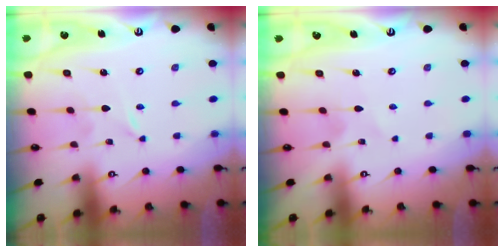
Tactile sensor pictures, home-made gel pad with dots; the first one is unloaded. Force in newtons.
{"total": 2.5, "press": 2.5, "slide": 0.3}